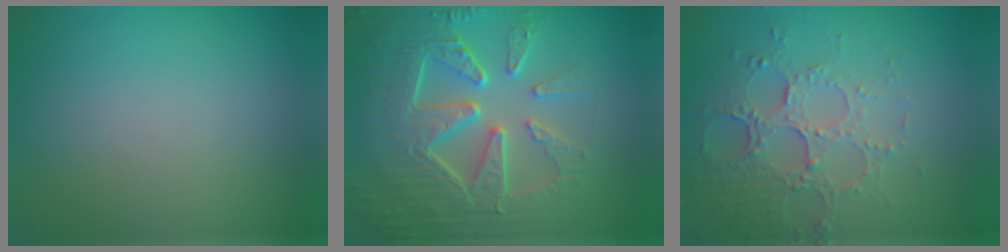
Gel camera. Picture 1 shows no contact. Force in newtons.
{"total": 8.9, "press": 6.5, "slide": 6.2}
{"total": 5.3, "press": 3.9, "slide": 3.6}